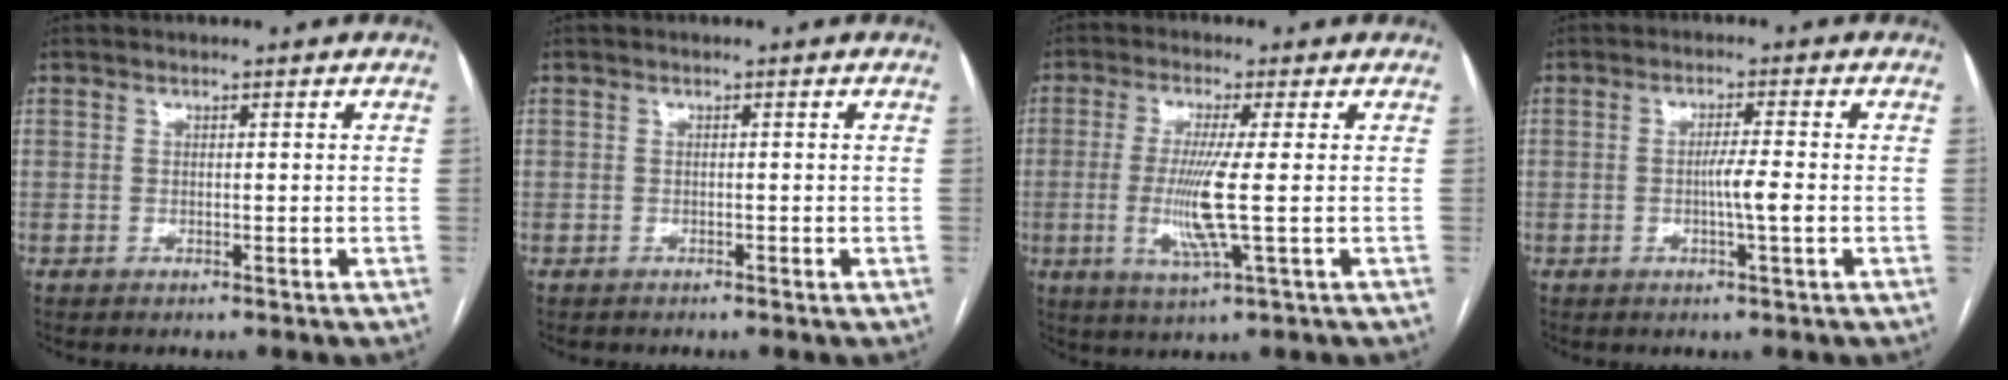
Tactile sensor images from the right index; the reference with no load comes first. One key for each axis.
{"total": 0.7, "fx": -0.5, "fy": 0.5, "fz": -0.1, "tx": -0.002, "ty": 0.004, "tz": -0.012}
{"total": 7.8, "fx": -0.8, "fy": -0.7, "fz": 7.7, "tx": -0.163, "ty": -0.019, "tz": -0.017}
{"total": 3.5, "fx": -0.7, "fy": -0.3, "fz": 3.4, "tx": -0.060, "ty": -0.002, "tz": -0.011}